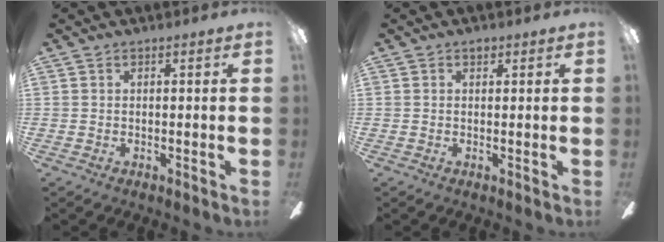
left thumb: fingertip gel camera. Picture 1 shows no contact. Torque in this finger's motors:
{"motor_torque": [-0.08, 0.08, 0.32, -0.47, 0.00]}